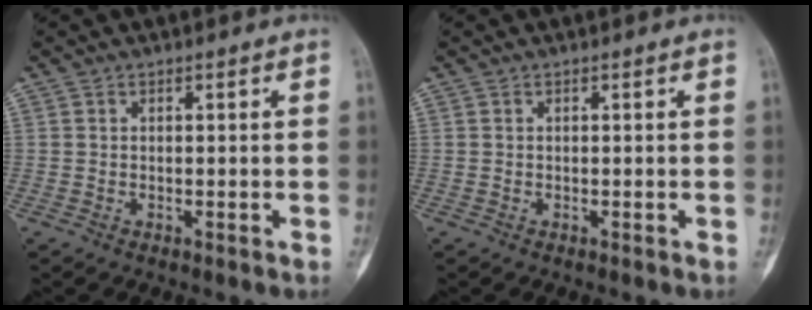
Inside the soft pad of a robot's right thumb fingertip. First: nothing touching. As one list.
[{"total": 0.0}]